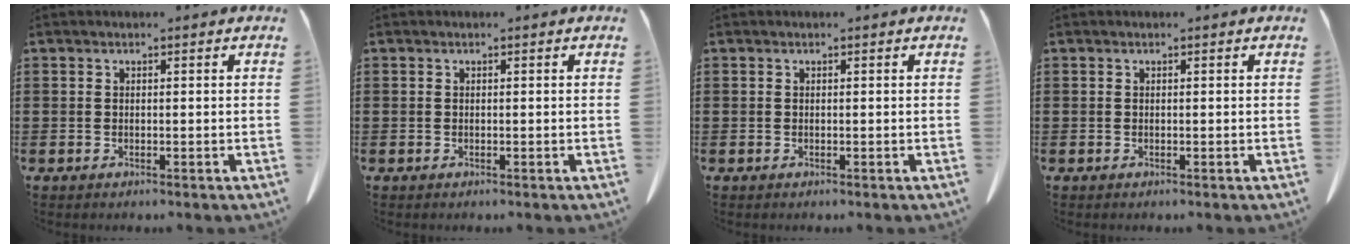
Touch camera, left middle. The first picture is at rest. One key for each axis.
{"total": 0.0}
{"total": 0.0}
{"total": 0.0}